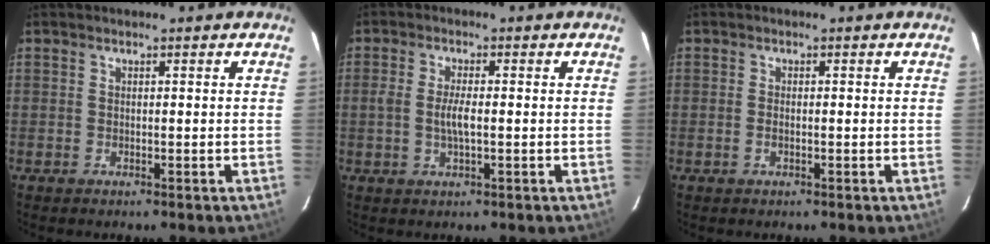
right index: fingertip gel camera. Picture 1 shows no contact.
{"total": 3.5, "force": [-0.4, 0.9, 3.3], "torque": [-0.064, 0.001, -0.007]}
{"total": 0.9, "force": [-0.4, 0.4, 0.7], "torque": [-0.019, -0.001, -0.007]}